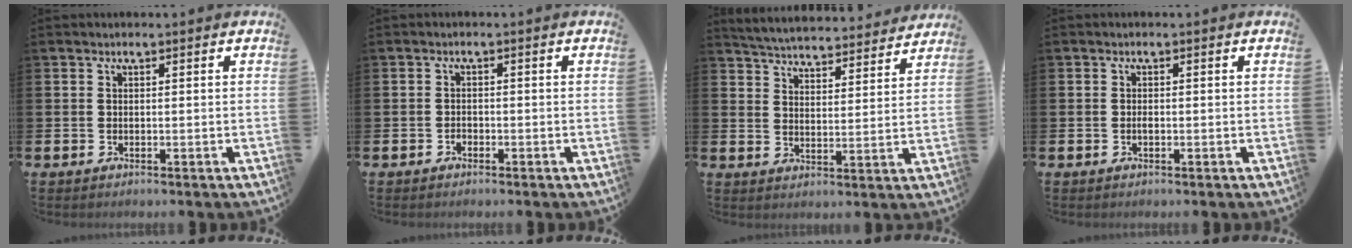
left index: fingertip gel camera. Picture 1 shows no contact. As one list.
[{"total": 0.9, "force": [-0.6, 0.6, 0.1], "torque": [-0.008, 0.004, -0.013]}, {"total": 5.2, "force": [5.2, 0.6, 0.2], "torque": [-0.025, -0.043, 0.089]}, {"total": 0.6, "force": [-0.2, 0.3, 0.5], "torque": [-0.009, -0.002, -0.005]}]